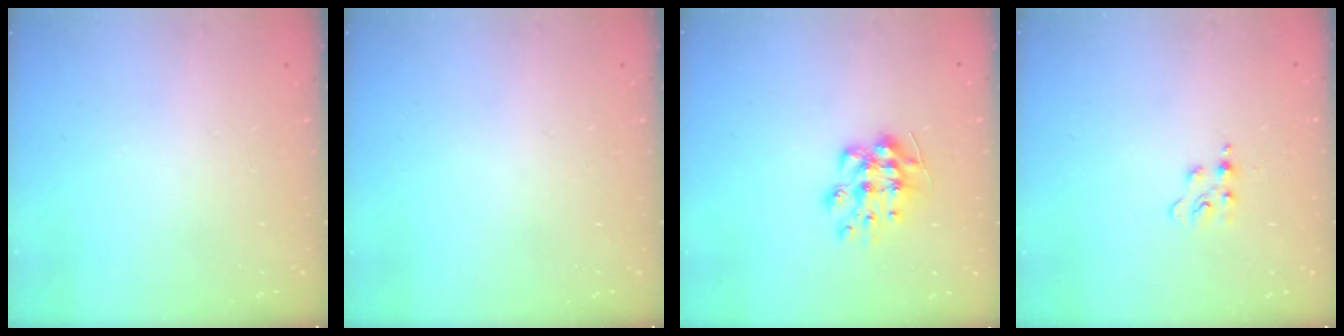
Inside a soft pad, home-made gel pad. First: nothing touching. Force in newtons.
{"total": 0.0}
{"total": 8.9, "press": 8.8, "slide": 0.8}
{"total": 3.8, "press": 3.7, "slide": 0.5}